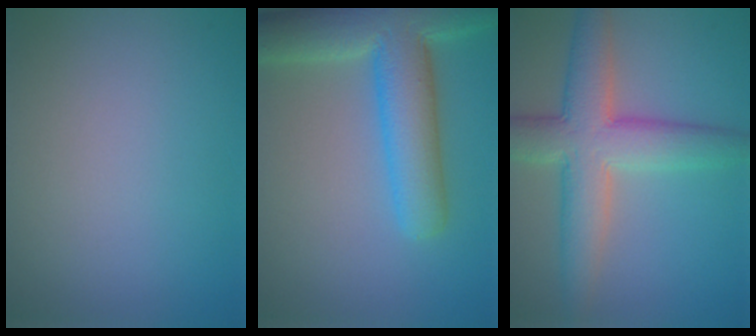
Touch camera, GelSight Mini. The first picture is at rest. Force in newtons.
{"total": 9.2, "press": 9.2, "slide": 0.5}
{"total": 7.3, "press": 7.3, "slide": 0.2}